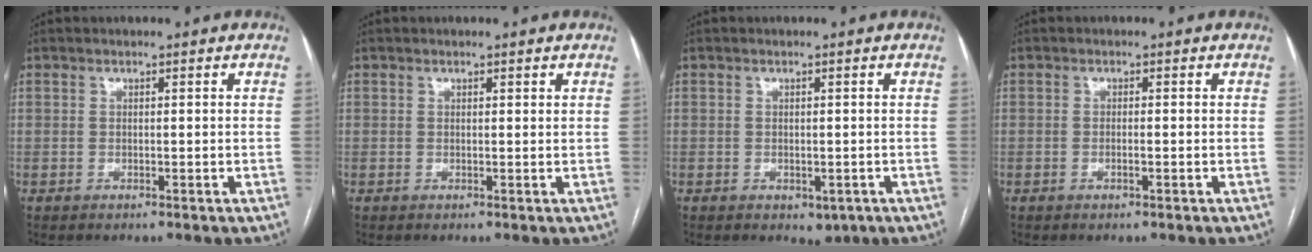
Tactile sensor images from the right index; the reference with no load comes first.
{"total": 0.5, "force": [0.4, 0.1, 0.3], "torque": [-0.006, 0.003, 0.007]}
{"total": 2.3, "force": [-0.9, 1.6, 1.4], "torque": [-0.011, -0.002, 0.001]}
{"total": 0.9, "force": [-0.3, 0.0, 0.8], "torque": [-0.018, 0.001, -0.002]}